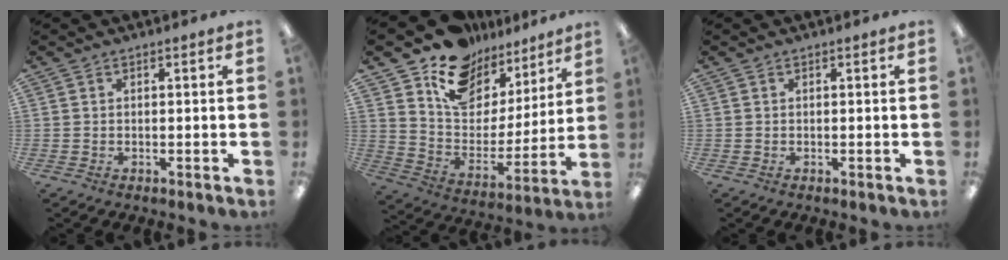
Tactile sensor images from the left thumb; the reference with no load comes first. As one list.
[{"total": 14.3, "force": [10.7, 8.6, 4.0], "torque": [-0.083, -0.080, 0.196]}, {"total": 0.0}]